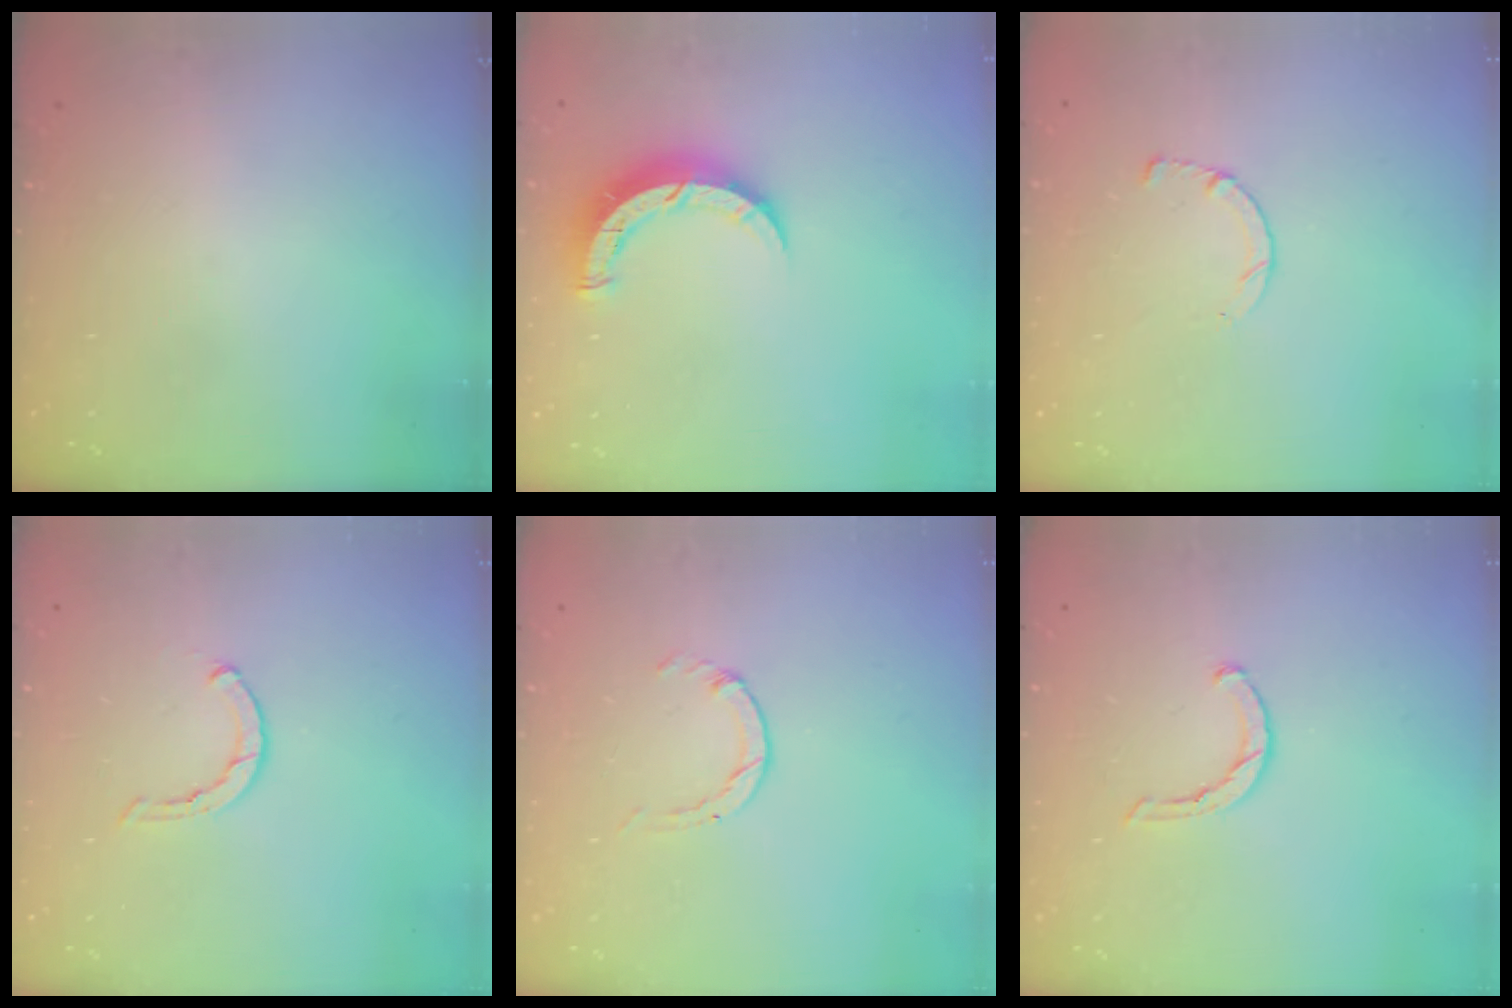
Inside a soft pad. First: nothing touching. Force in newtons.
{"total": 7.5, "press": 7.5, "slide": 0.6}
{"total": 2.5, "press": 2.5, "slide": 0.3}
{"total": 0.5, "press": 0.5, "slide": 0.2}
{"total": 0.0}
{"total": 1.9, "press": 1.9, "slide": 0.3}